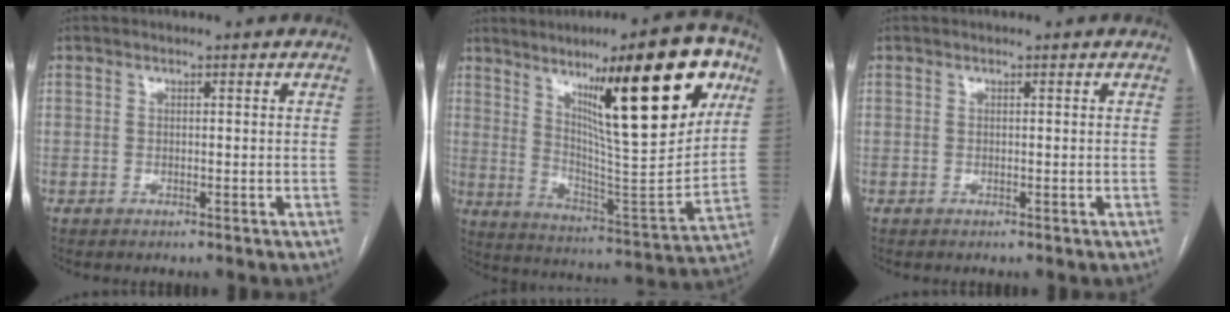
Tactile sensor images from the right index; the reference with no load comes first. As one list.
[{"total": 24.1, "force": [11.7, 3.5, 20.8], "torque": [-0.291, 0.002, 0.182]}, {"total": 0.0}]